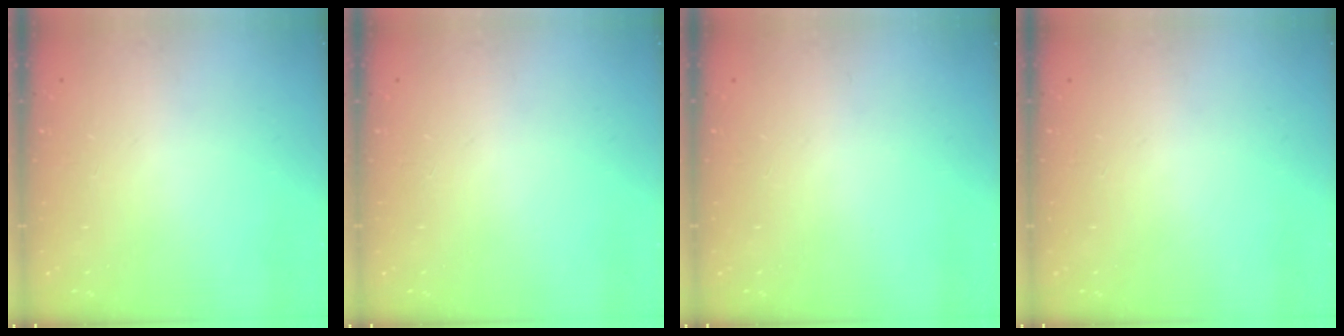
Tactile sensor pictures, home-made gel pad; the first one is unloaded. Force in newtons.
{"total": 0.0}
{"total": 0.0}
{"total": 0.0}